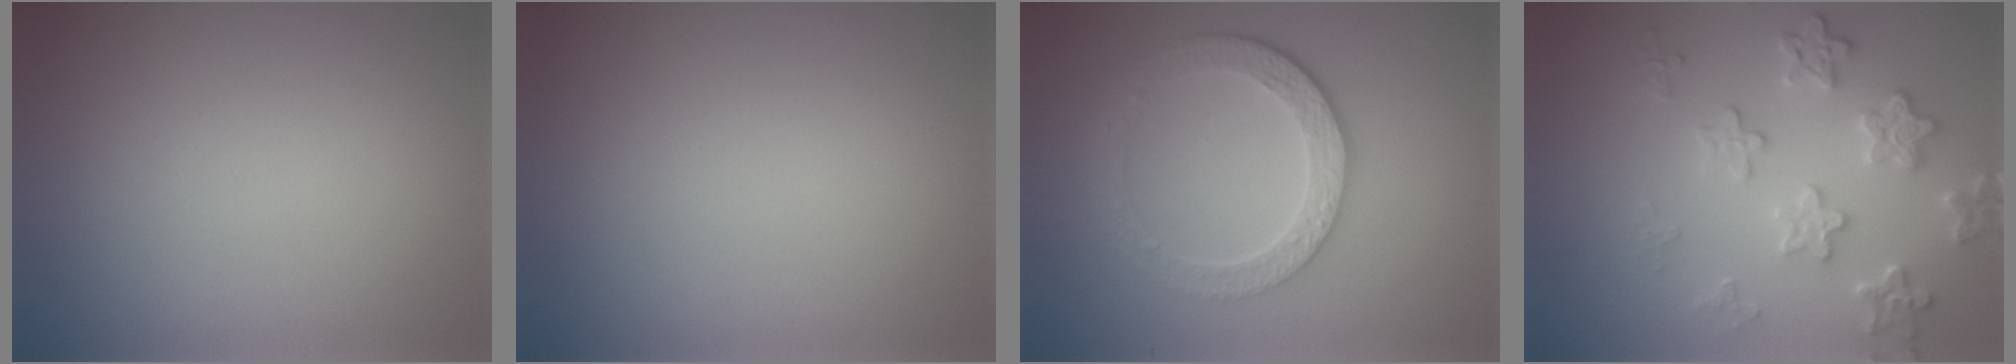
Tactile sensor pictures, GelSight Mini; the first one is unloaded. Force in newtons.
{"total": 0.0}
{"total": 4.8, "press": 3.4, "slide": 3.4}
{"total": 4.0, "press": 3.5, "slide": 2.0}